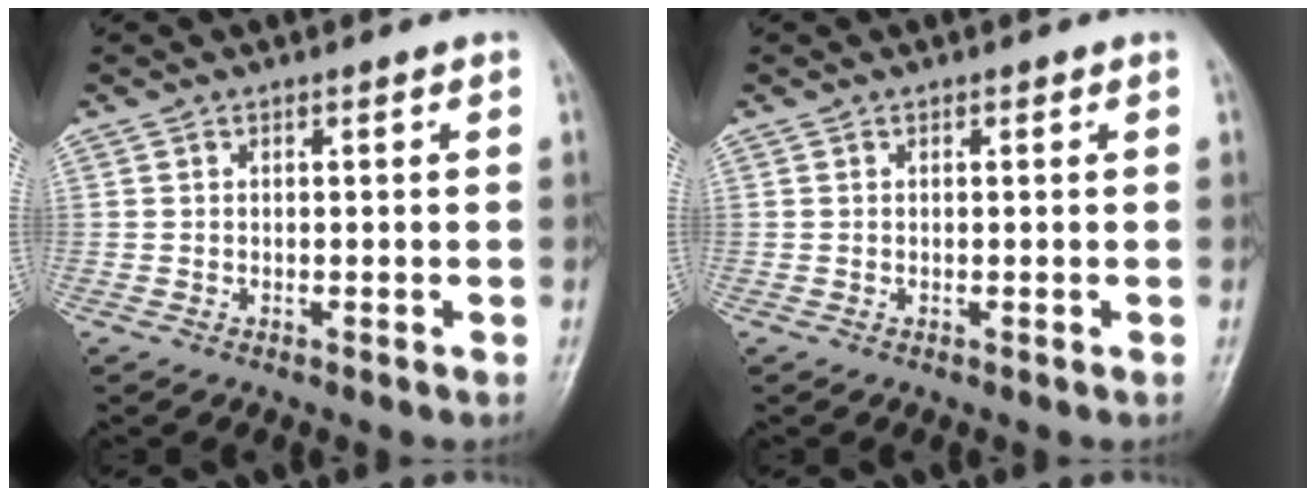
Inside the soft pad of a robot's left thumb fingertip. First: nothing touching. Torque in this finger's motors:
{"motor_torque": [0.00, 0.00, -0.07, -0.07, 0.00]}